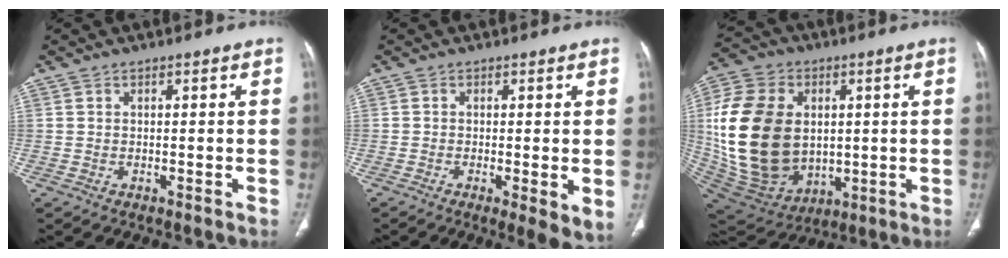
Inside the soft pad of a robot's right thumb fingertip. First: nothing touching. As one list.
[{"total": 5.2, "force": [-1.0, 1.2, 5.0], "torque": [-0.083, -0.019, -0.019]}, {"total": 25.4, "force": [2.0, 18.3, 17.5], "torque": [-0.346, -0.008, 0.061]}]